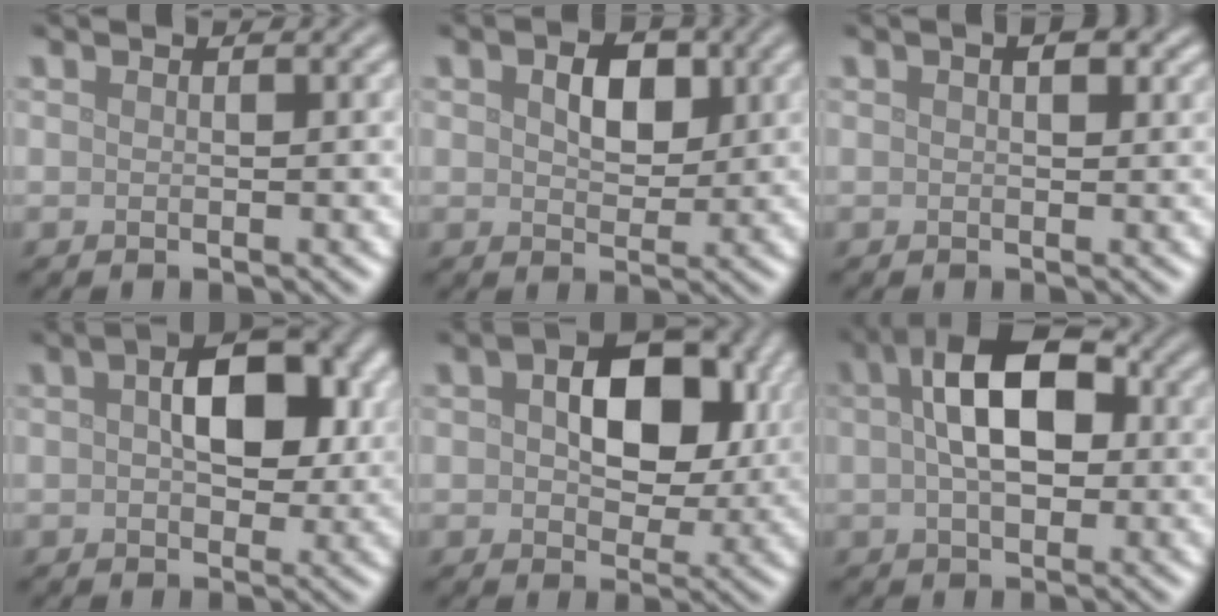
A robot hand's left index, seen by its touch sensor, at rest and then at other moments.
{"total": 3.6, "force": [0.9, 2.4, 2.6], "torque": [-0.047, 0.001, 0.013]}
{"total": 1.7, "force": [0.6, 0.8, 1.3], "torque": [-0.015, 0.002, 0.009]}
{"total": 7.4, "force": [1.4, 4.3, 5.8], "torque": [-0.080, 0.008, 0.013]}
{"total": 9.4, "force": [1.9, 5.9, 7.1], "torque": [-0.094, 0.005, 0.023]}
{"total": 7.9, "force": [1.2, 4.4, 6.4], "torque": [-0.096, 0.022, 0.011]}